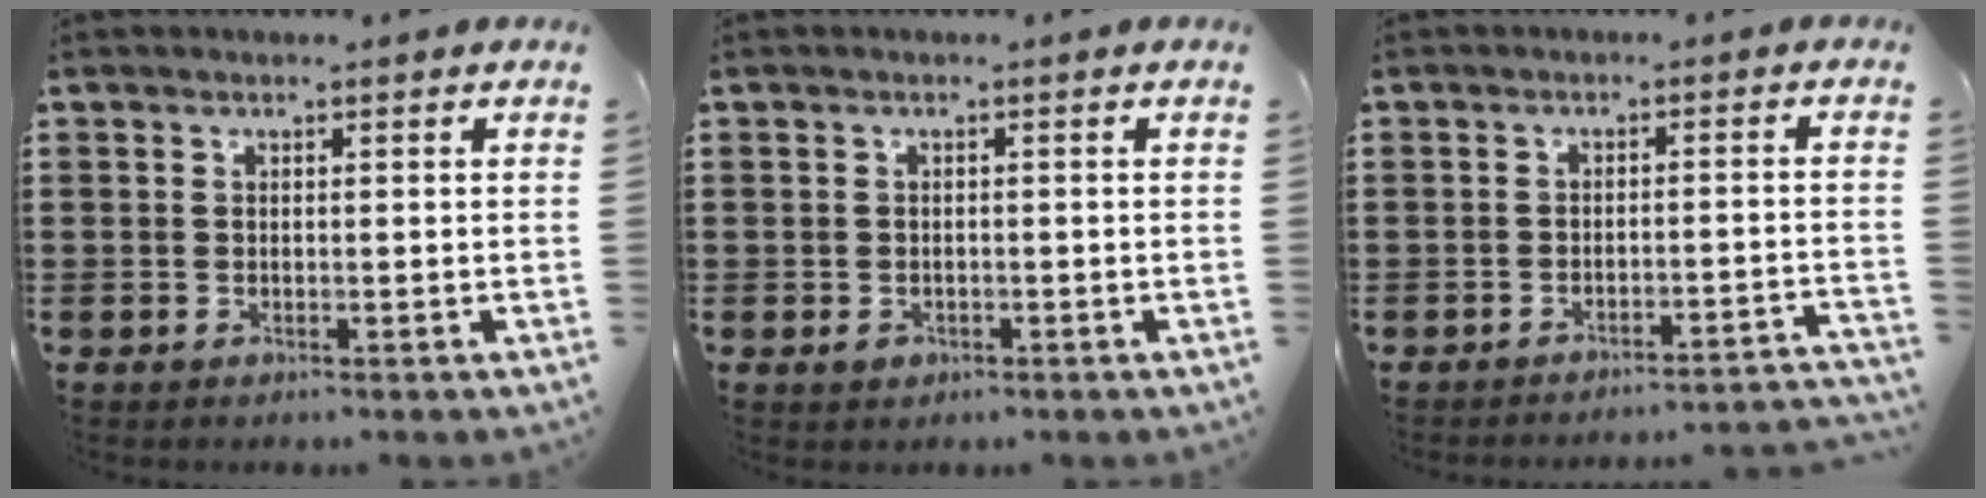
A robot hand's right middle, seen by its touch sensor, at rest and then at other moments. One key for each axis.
{"total": 0.9, "fx": -0.4, "fy": 0.7, "fz": 0.4, "tx": -0.011, "ty": 0.001, "tz": -0.008}
{"total": 2.6, "fx": -2.5, "fy": -0.3, "fz": 0.5, "tx": -0.011, "ty": 0.002, "tz": -0.054}